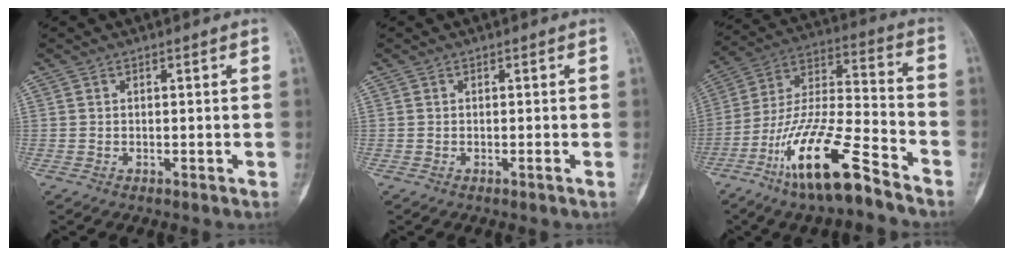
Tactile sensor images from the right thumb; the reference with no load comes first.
{"total": 0.0}
{"total": 18.5, "force": [-11.7, 4.1, 13.7], "torque": [-0.269, 0.071, -0.215]}